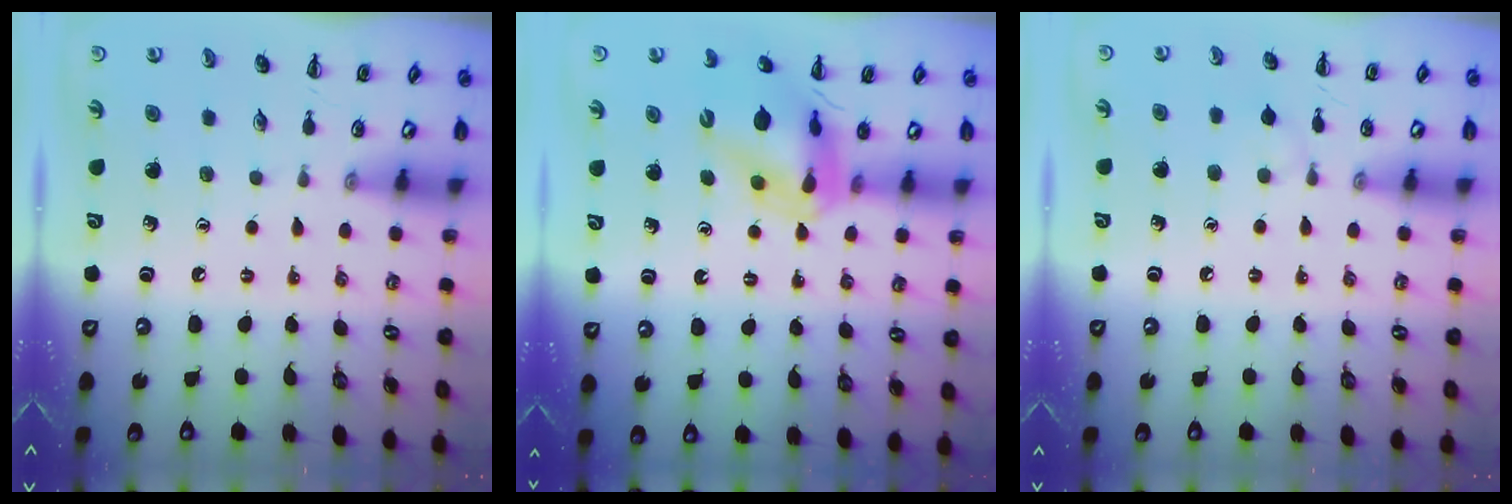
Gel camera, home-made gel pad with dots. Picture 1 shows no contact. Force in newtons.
{"total": 13.5, "press": 12.9, "slide": 3.8}
{"total": 4.4, "press": 4.1, "slide": 1.6}